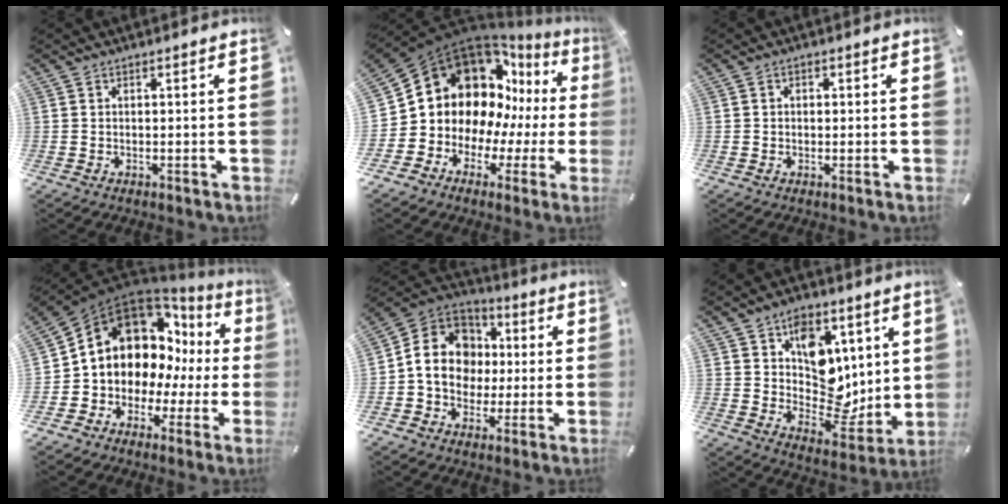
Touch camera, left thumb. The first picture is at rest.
{"total": 14.7, "force": [5.1, 12.6, 5.8], "torque": [-0.113, -0.072, 0.102]}
{"total": 1.3, "force": [-0.3, 1.1, 0.5], "torque": [-0.010, 0.006, -0.008]}
{"total": 12.0, "force": [4.6, 9.8, 5.1], "torque": [-0.088, -0.055, 0.089]}
{"total": 13.9, "force": [-0.6, 12.3, 6.4], "torque": [-0.128, 0.013, -0.011]}
{"total": 12.7, "force": [4.1, 10.6, 5.7], "torque": [-0.060, -0.048, 0.083]}